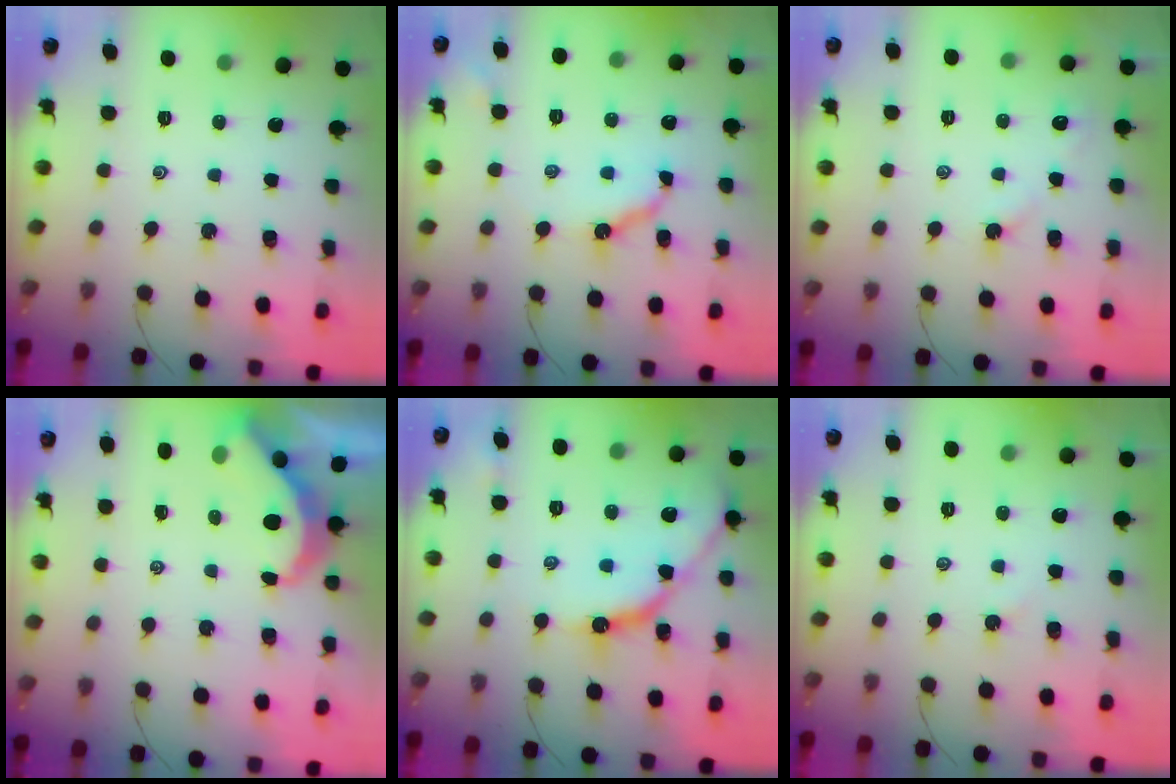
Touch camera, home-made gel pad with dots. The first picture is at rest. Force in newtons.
{"total": 8.3, "press": 8.2, "slide": 0.8}
{"total": 4.1, "press": 4.1, "slide": 0.6}
{"total": 4.7, "press": 4.7, "slide": 0.5}
{"total": 12.5, "press": 12.5, "slide": 0.9}
{"total": 3.0, "press": 2.9, "slide": 0.3}